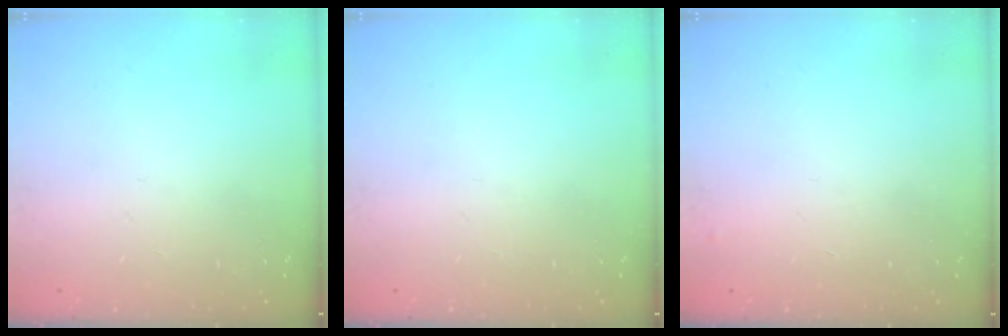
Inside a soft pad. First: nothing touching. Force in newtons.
{"total": 0.0}
{"total": 3.2, "press": 3.2, "slide": 0.4}